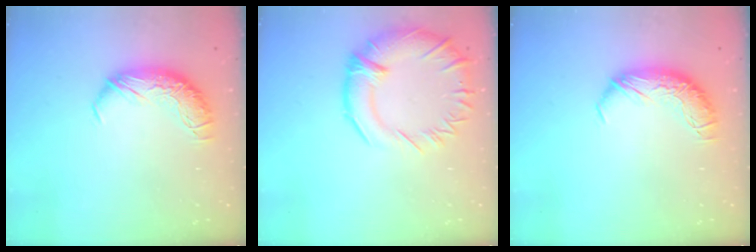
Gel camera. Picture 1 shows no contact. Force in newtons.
{"total": 8.5, "press": 7.8, "slide": 3.4}
{"total": 0.0}